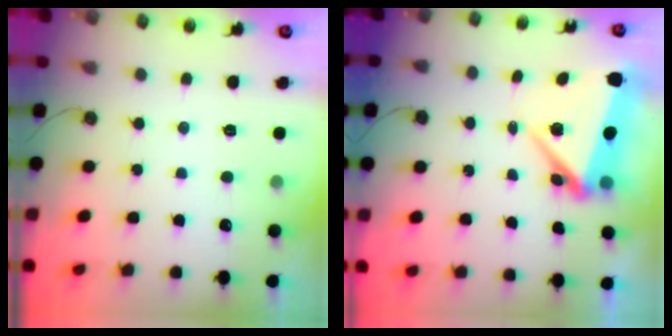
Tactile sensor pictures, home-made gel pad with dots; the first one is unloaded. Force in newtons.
{"total": 7.2, "press": 6.9, "slide": 1.8}